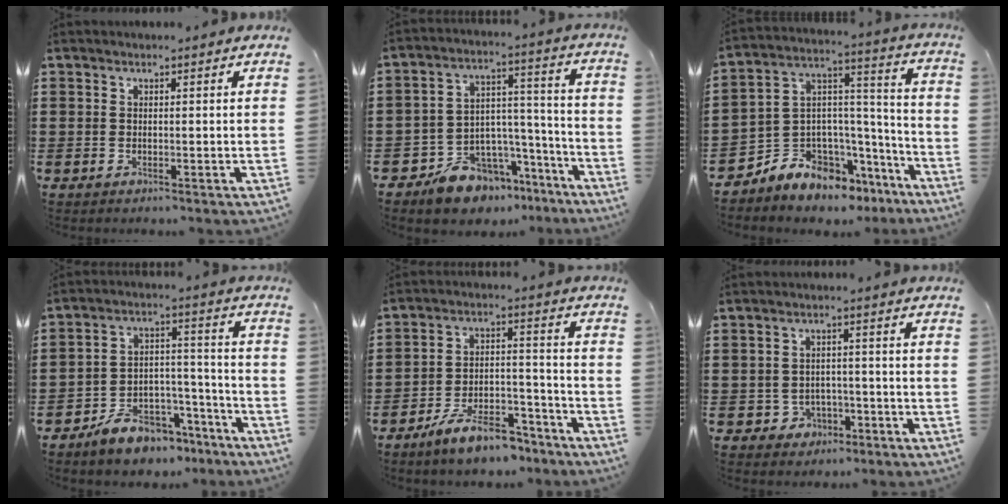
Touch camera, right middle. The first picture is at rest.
{"total": 9.9, "force": [-8.6, 4.6, 1.5], "torque": [-0.032, 0.036, -0.159]}
{"total": 6.7, "force": [-5.6, 3.6, -0.9], "torque": [-0.008, -0.012, -0.110]}
{"total": 8.1, "force": [-7.0, 3.6, 1.8], "torque": [-0.028, 0.045, -0.130]}
{"total": 8.7, "force": [-7.3, 2.4, 4.1], "torque": [-0.074, 0.022, -0.138]}
{"total": 2.8, "force": [-2.0, 2.0, 0.5], "torque": [-0.019, 0.005, -0.045]}